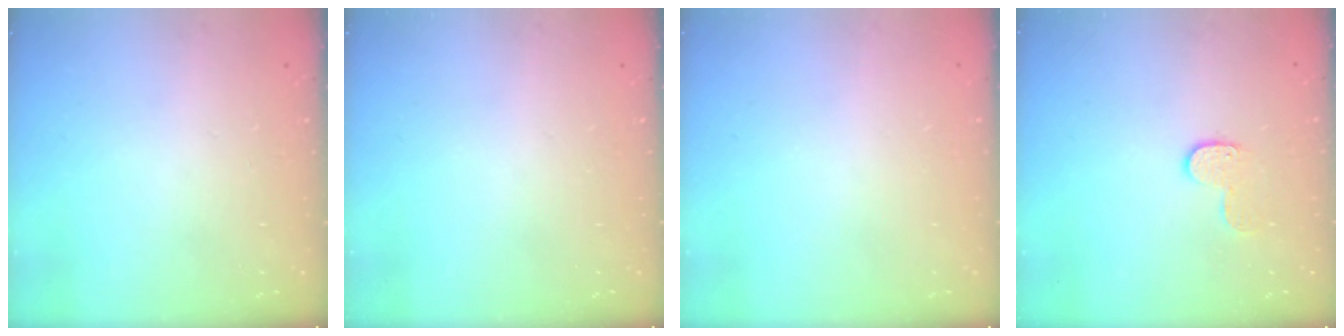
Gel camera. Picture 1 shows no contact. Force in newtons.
{"total": 0.0}
{"total": 0.6, "press": 0.5, "slide": 0.2}
{"total": 6.1, "press": 6.1, "slide": 0.2}